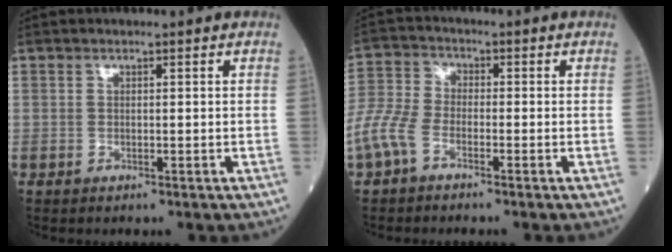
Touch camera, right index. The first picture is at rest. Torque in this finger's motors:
{"motor_torque": [0.42, -0.49, 0.41, 0.14]}